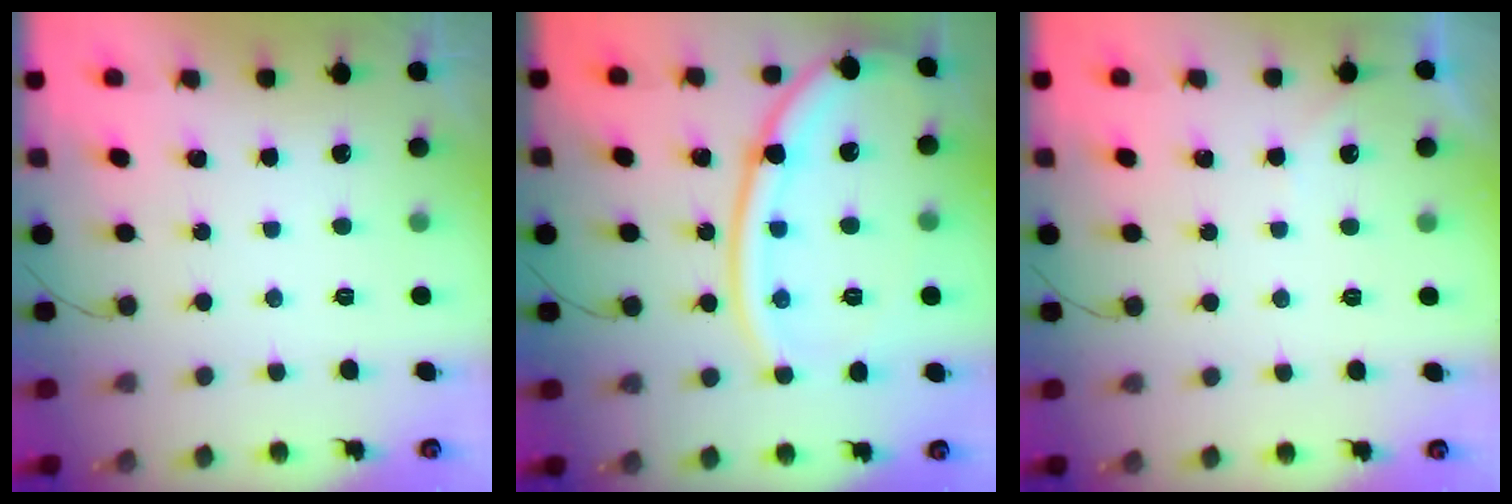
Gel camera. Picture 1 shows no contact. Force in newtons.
{"total": 18.0, "press": 17.9, "slide": 1.7}
{"total": 2.2, "press": 2.2, "slide": 0.3}